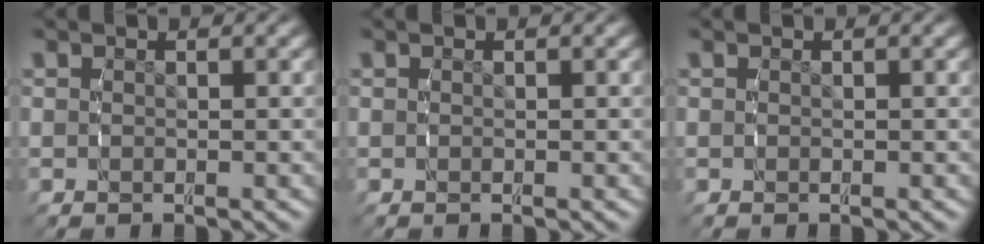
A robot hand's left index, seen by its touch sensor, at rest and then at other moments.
{"total": 0.0}
{"total": 0.0}